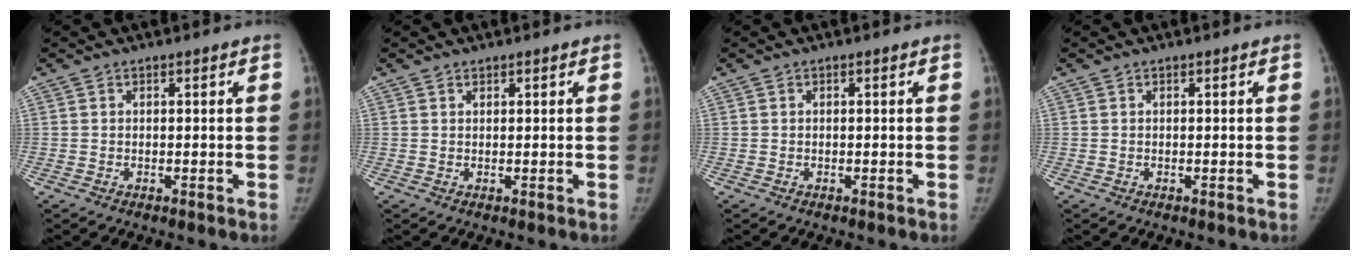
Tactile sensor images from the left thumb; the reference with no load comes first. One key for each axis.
{"total": 0.6, "fx": 0.5, "fy": 0.3, "fz": 0.0, "tx": 0.002, "ty": -0.004, "tz": 0.007}
{"total": 0.0}
{"total": 0.0}